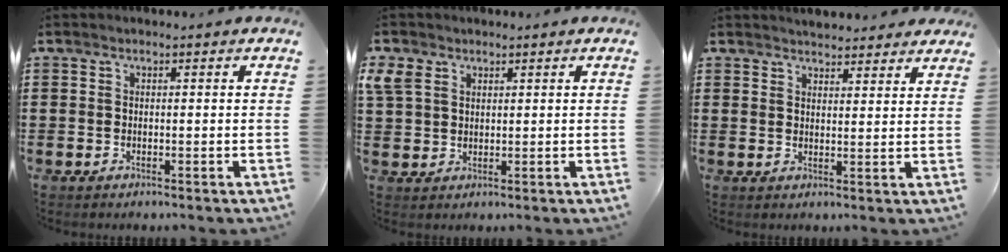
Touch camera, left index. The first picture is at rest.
{"total": 3.5, "force": [1.9, 2.6, 1.4], "torque": [-0.040, 0.011, 0.035]}
{"total": 3.0, "force": [3.0, 0.3, 0.2], "torque": [-0.012, -0.007, 0.056]}